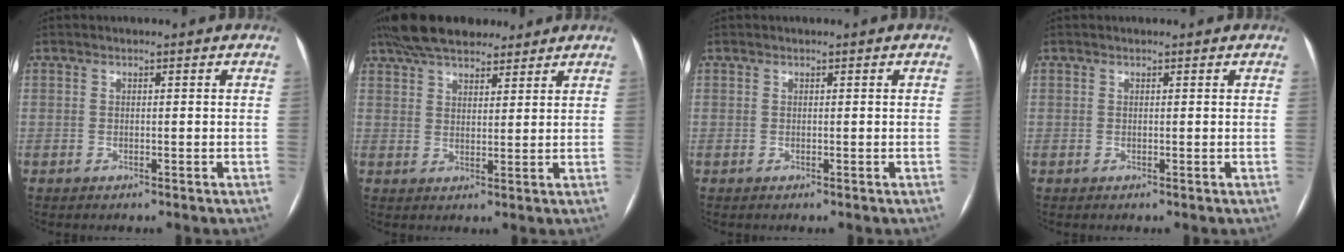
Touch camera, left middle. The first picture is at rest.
{"total": 12.6, "force": [10.2, 4.5, 5.9], "torque": [-0.098, 0.041, 0.165]}
{"total": 0.0}
{"total": 1.2, "force": [1.1, 0.5, 0.2], "torque": [-0.009, 0.022, 0.014]}